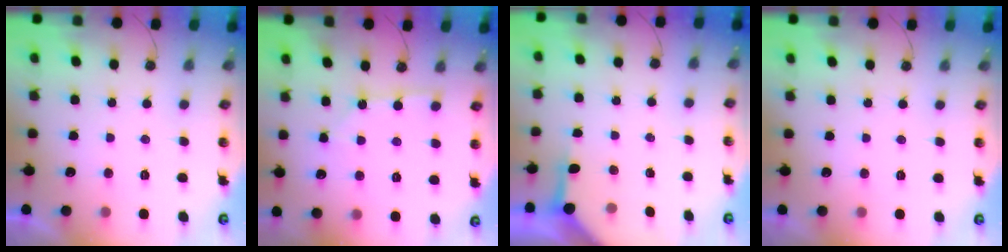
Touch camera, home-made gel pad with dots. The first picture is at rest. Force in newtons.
{"total": 2.6, "press": 2.6, "slide": 0.2}
{"total": 4.0, "press": 4.0, "slide": 0.5}
{"total": 0.0}